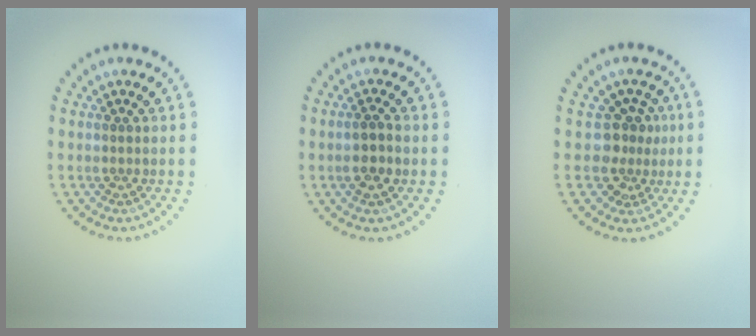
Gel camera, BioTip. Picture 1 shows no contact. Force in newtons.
{"total": 2.3, "press": 2.1, "slide": 0.8}
{"total": 2.8, "press": 2.0, "slide": 1.9}